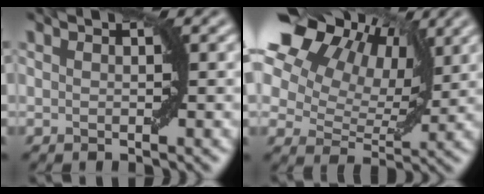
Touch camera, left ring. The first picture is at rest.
{"total": 15.3, "force": [7.8, 9.8, 8.8], "torque": [-0.186, 0.067, 0.132]}